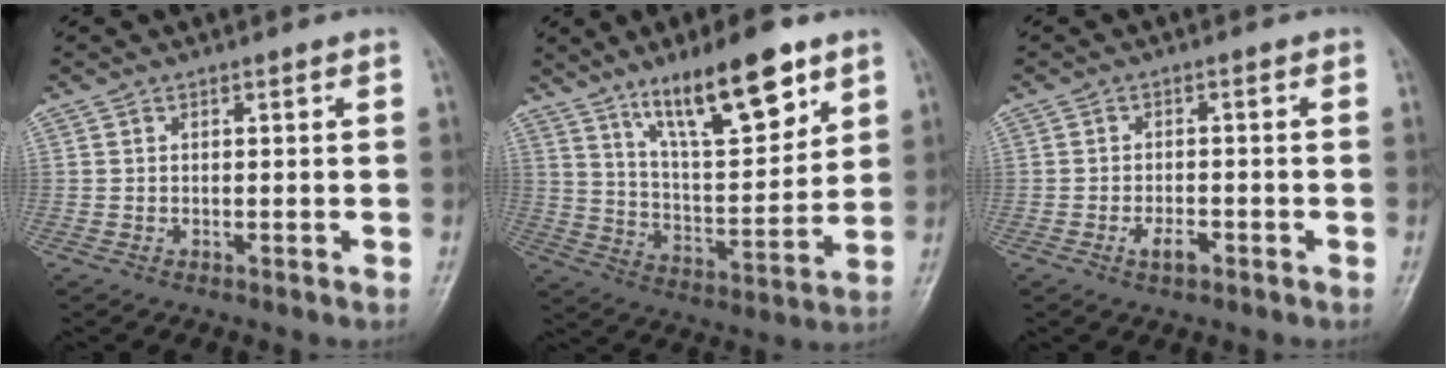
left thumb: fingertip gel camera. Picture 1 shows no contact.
{"total": 17.6, "force": [10.9, 5.4, 12.7], "torque": [-0.178, -0.055, 0.191]}
{"total": 3.0, "force": [-1.8, 1.3, 2.0], "torque": [-0.032, 0.007, -0.029]}